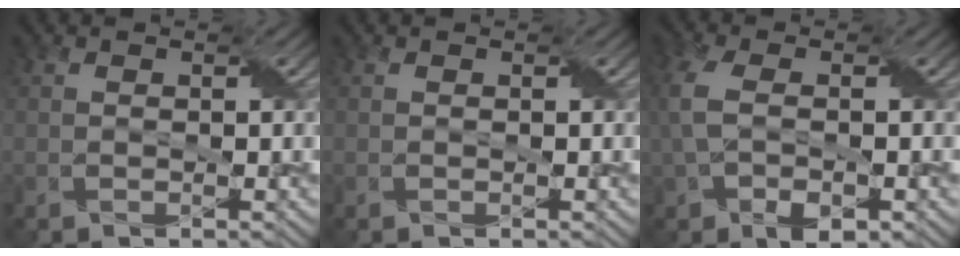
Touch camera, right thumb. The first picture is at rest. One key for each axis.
{"total": 0.0}
{"total": 6.9, "fx": -0.7, "fy": 4.3, "fz": 5.4, "tx": -0.133, "ty": -0.008, "tz": -0.008}